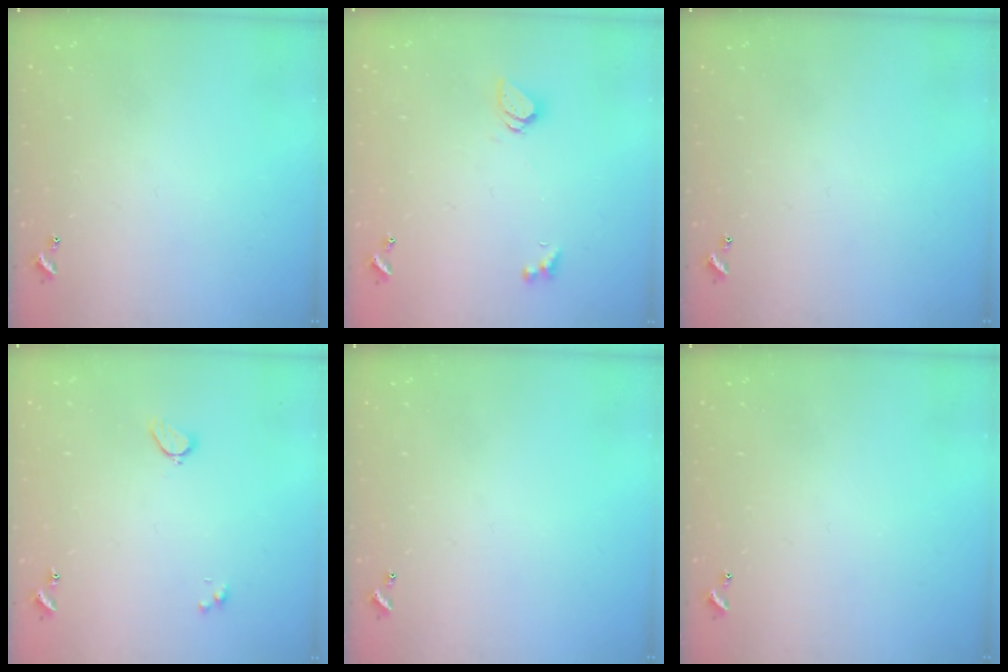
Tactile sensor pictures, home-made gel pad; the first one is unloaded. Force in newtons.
{"total": 1.2, "press": 1.1, "slide": 0.5}
{"total": 0.0}
{"total": 2.0, "press": 1.9, "slide": 0.6}
{"total": 0.0}
{"total": 0.0}